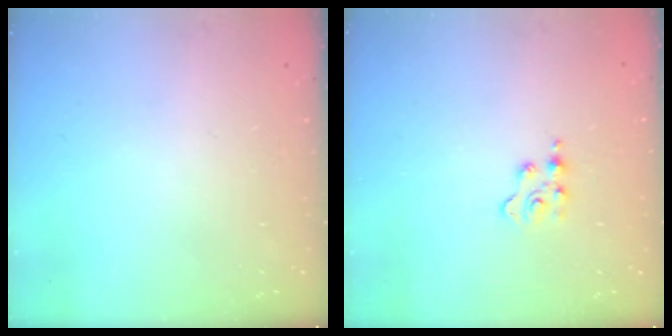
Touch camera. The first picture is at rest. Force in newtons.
{"total": 2.9, "press": 2.9, "slide": 0.4}